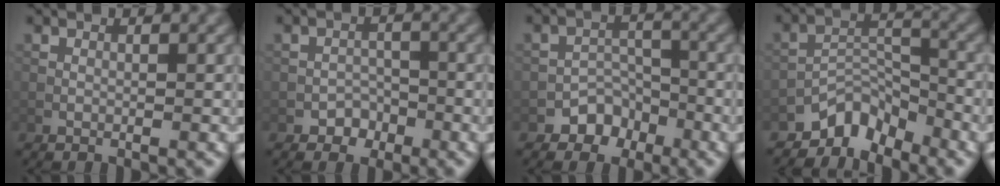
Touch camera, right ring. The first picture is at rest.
{"total": 1.9, "force": [-1.2, 1.4, 0.3], "torque": [0.003, 0.009, -0.021]}
{"total": 3.1, "force": [-2.1, 2.1, 0.6], "torque": [0.007, 0.012, -0.033]}
{"total": 4.6, "force": [-3.9, 2.1, 1.4], "torque": [-0.008, 0.006, -0.078]}